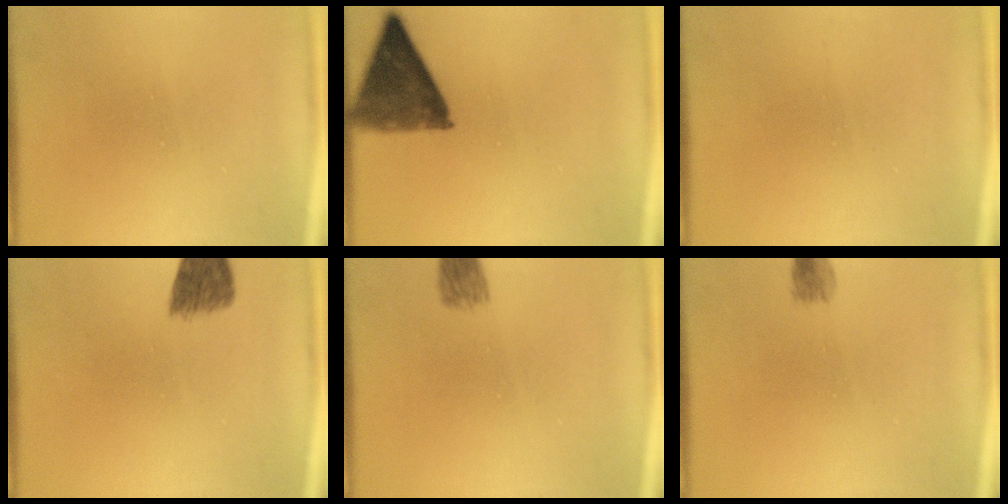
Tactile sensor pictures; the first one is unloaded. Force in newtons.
{"total": 8.4}
{"total": 1.4}
{"total": 5.1}
{"total": 2.6}
{"total": 1.8}